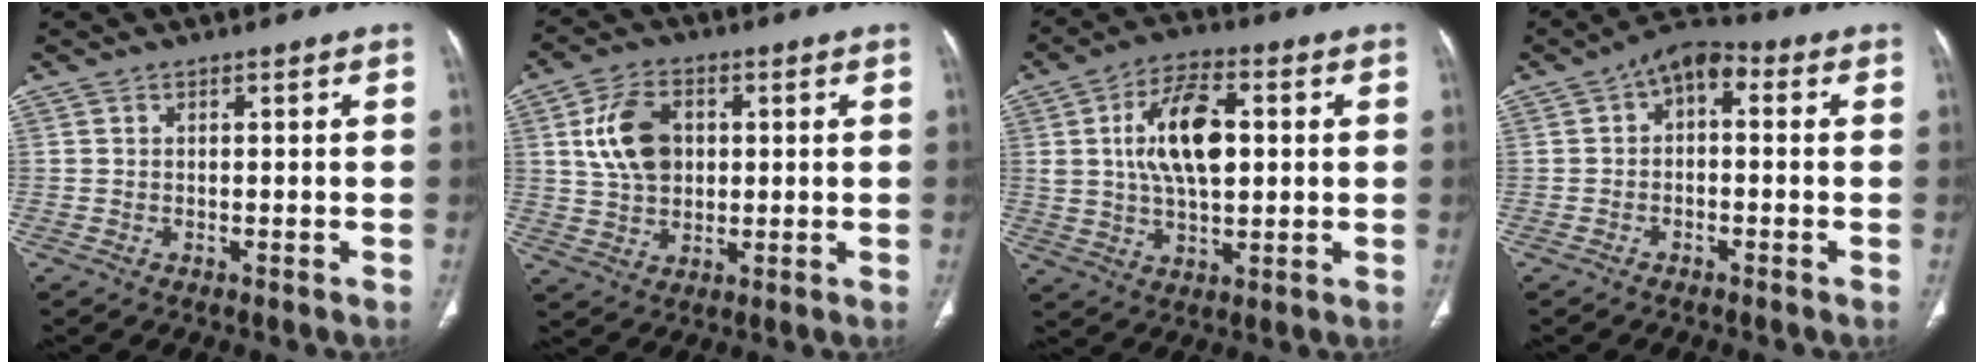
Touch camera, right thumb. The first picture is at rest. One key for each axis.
{"total": 10.5, "fx": 2.1, "fy": 7.3, "fz": 7.2, "tx": -0.118, "ty": 0.000, "tz": 0.042}
{"total": 14.1, "fx": 2.5, "fy": 7.4, "fz": 11.7, "tx": -0.195, "ty": 0.004, "tz": 0.044}
{"total": 6.2, "fx": 0.8, "fy": 3.7, "fz": 4.9, "tx": -0.051, "ty": 0.029, "tz": -0.002}